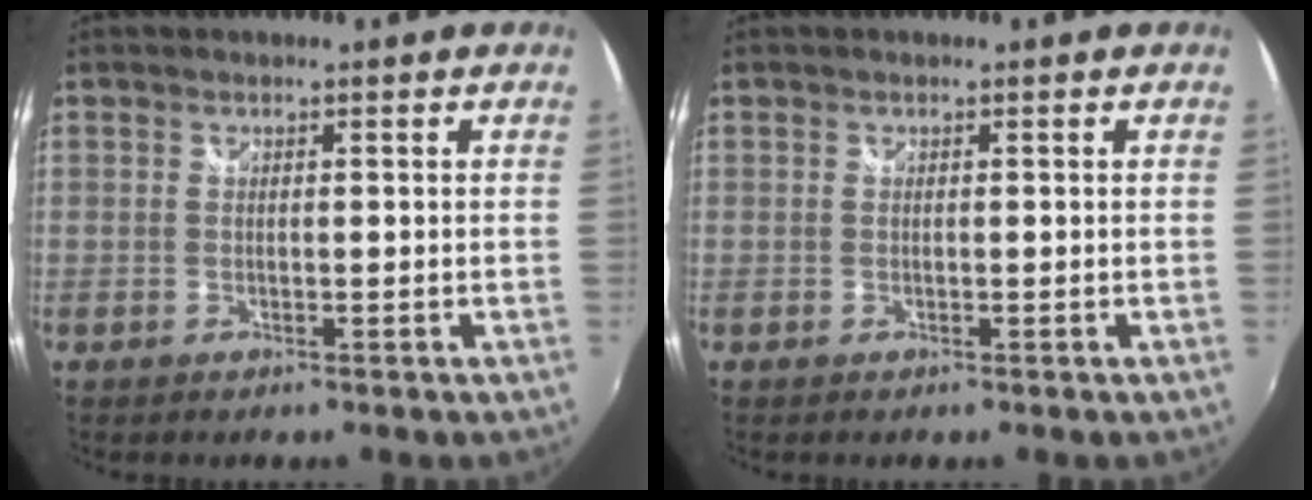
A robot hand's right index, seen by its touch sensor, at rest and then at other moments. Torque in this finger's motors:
{"motor_torque": [0.00, 0.00, 0.00, 0.00]}